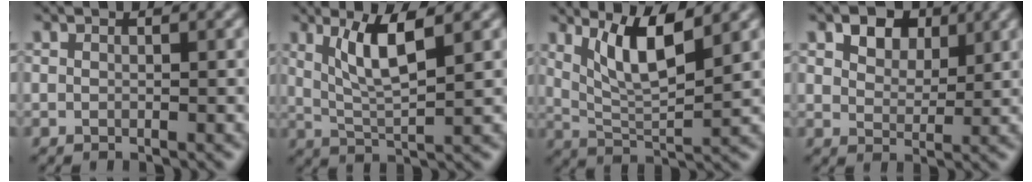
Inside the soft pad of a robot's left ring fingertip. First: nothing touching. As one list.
[{"total": 4.8, "force": [1.9, 1.1, 4.3], "torque": [-0.087, -0.006, 0.040]}, {"total": 5.5, "force": [2.7, 1.4, 4.5], "torque": [-0.087, -0.008, 0.054]}, {"total": 5.0, "force": [2.9, 3.1, 2.7], "torque": [-0.051, 0.000, 0.039]}]